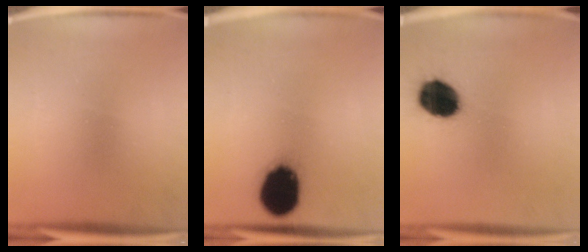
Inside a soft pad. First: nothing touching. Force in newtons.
{"total": 17.0}
{"total": 13.0}